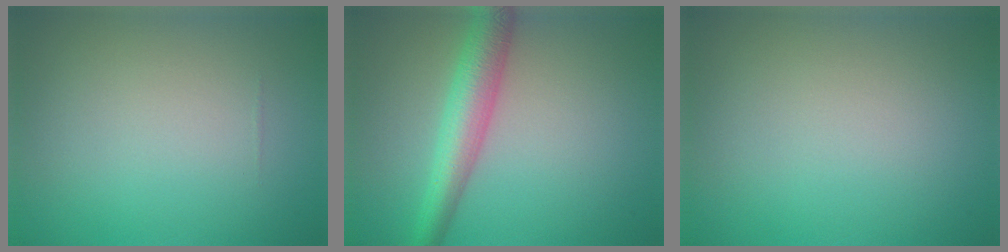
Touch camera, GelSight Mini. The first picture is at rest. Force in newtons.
{"total": 4.8, "press": 4.8, "slide": 0.2}
{"total": 0.0}